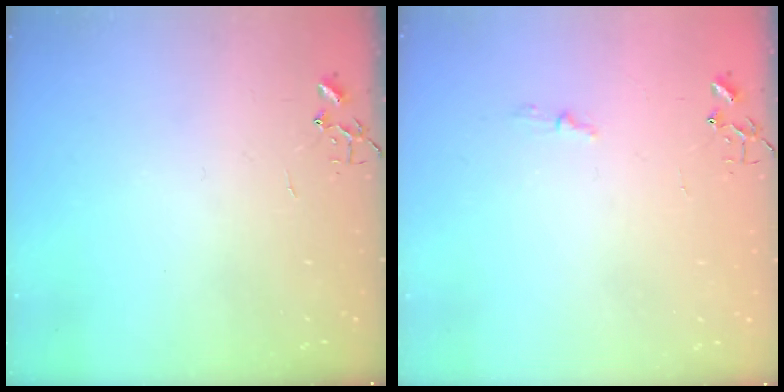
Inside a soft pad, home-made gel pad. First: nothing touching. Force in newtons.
{"total": 3.9, "press": 3.8, "slide": 0.4}